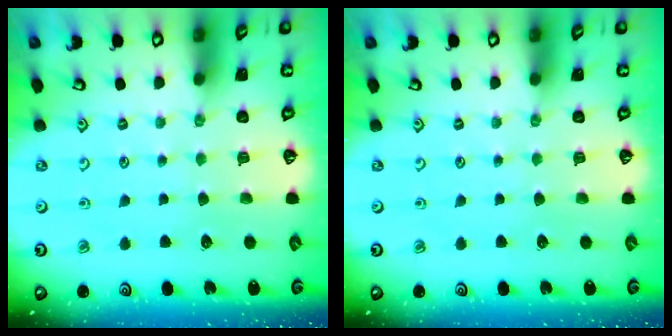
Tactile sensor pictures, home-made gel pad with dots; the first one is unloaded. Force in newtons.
{"total": 0.0}